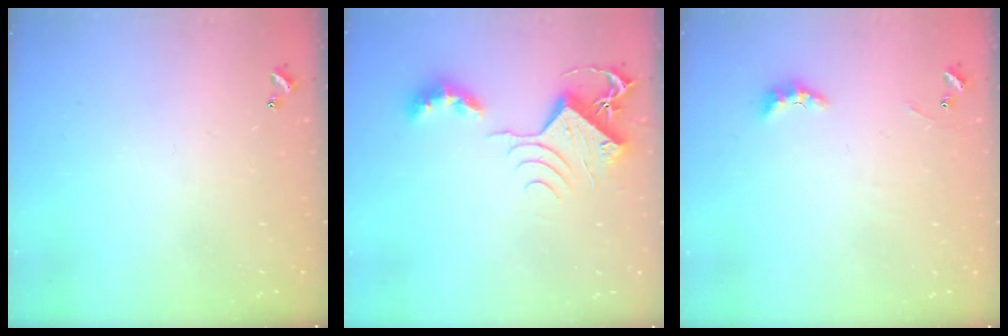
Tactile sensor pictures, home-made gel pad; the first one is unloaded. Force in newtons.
{"total": 9.1, "press": 9.1, "slide": 1.2}
{"total": 4.2, "press": 4.1, "slide": 0.7}